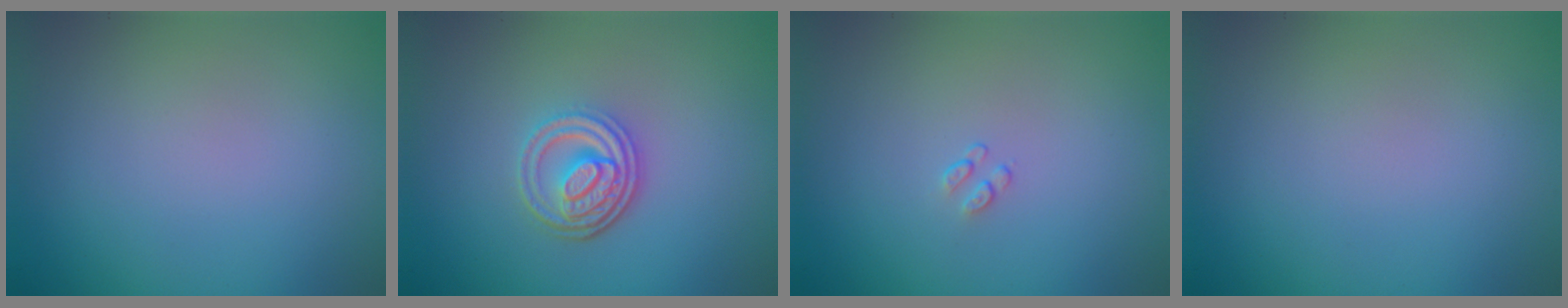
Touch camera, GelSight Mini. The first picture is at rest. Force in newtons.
{"total": 4.1, "press": 3.2, "slide": 2.5}
{"total": 0.6, "press": 0.4, "slide": 0.5}
{"total": 0.0}